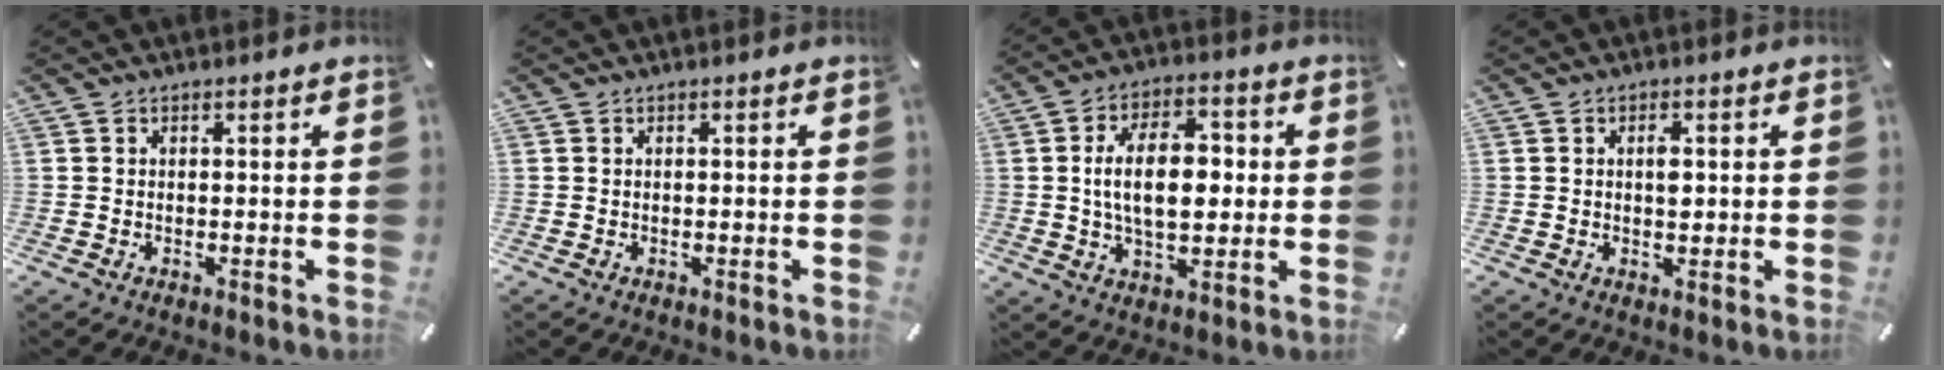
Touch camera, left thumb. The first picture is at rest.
{"total": 0.0}
{"total": 13.4, "force": [0.7, 8.0, 10.7], "torque": [-0.191, 0.004, 0.005]}
{"total": 2.7, "force": [0.4, 1.5, 2.2], "torque": [-0.029, -0.002, 0.002]}